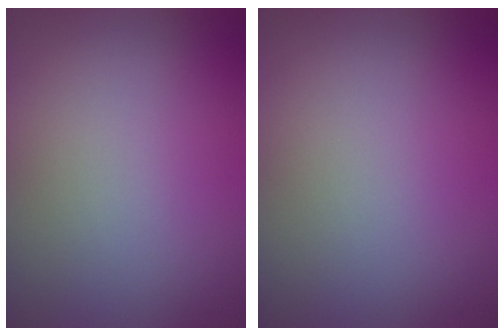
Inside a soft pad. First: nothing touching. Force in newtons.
{"total": 0.0}